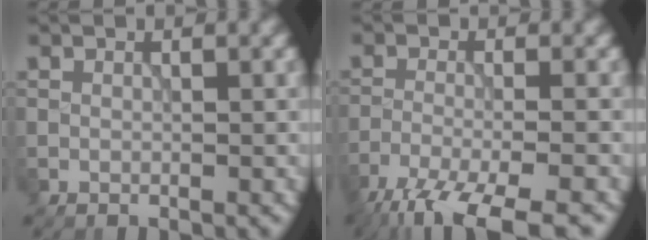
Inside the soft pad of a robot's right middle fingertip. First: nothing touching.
{"total": 9.0, "force": [-7.0, 1.8, 5.3], "torque": [-0.092, -0.030, -0.122]}